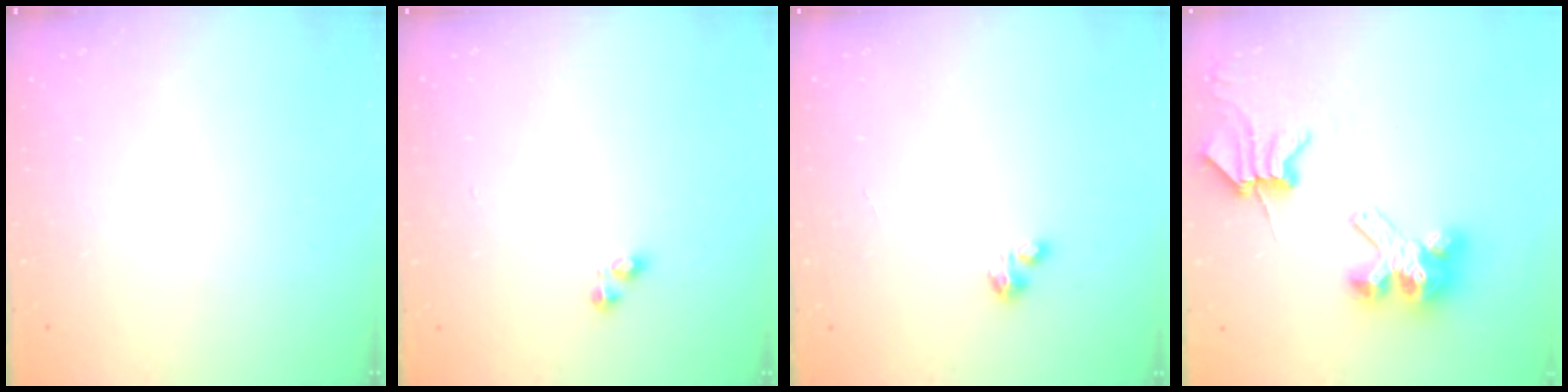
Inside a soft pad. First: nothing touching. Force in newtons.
{"total": 2.0, "press": 2.0, "slide": 0.5}
{"total": 1.7, "press": 1.6, "slide": 0.3}
{"total": 8.0, "press": 7.9, "slide": 1.2}